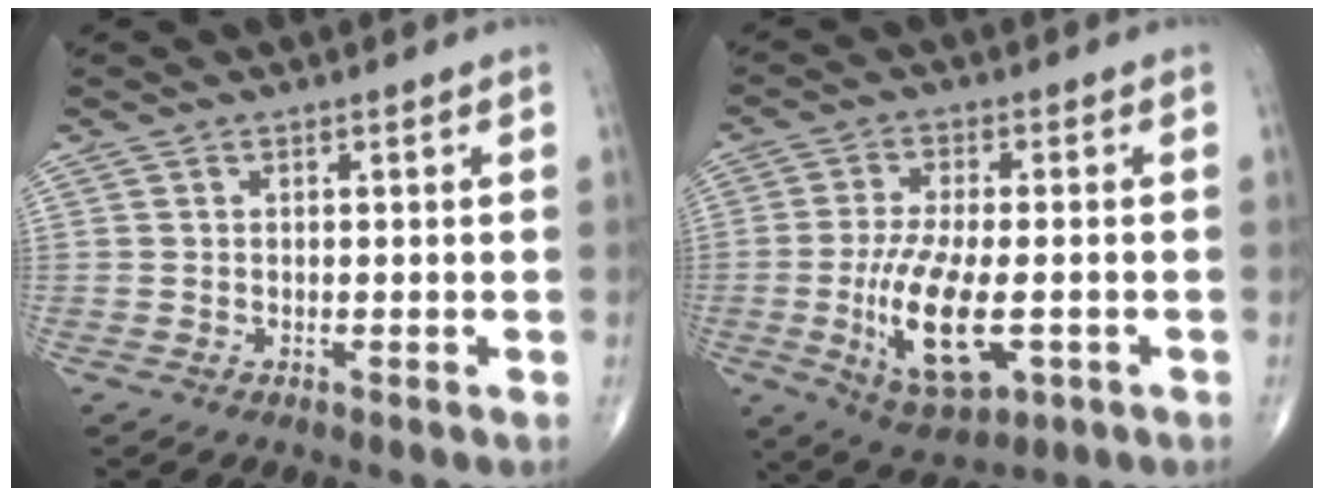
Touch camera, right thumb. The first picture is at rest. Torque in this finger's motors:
{"motor_torque": [3.82, 1.18, 1.27, -0.31, 0.53]}